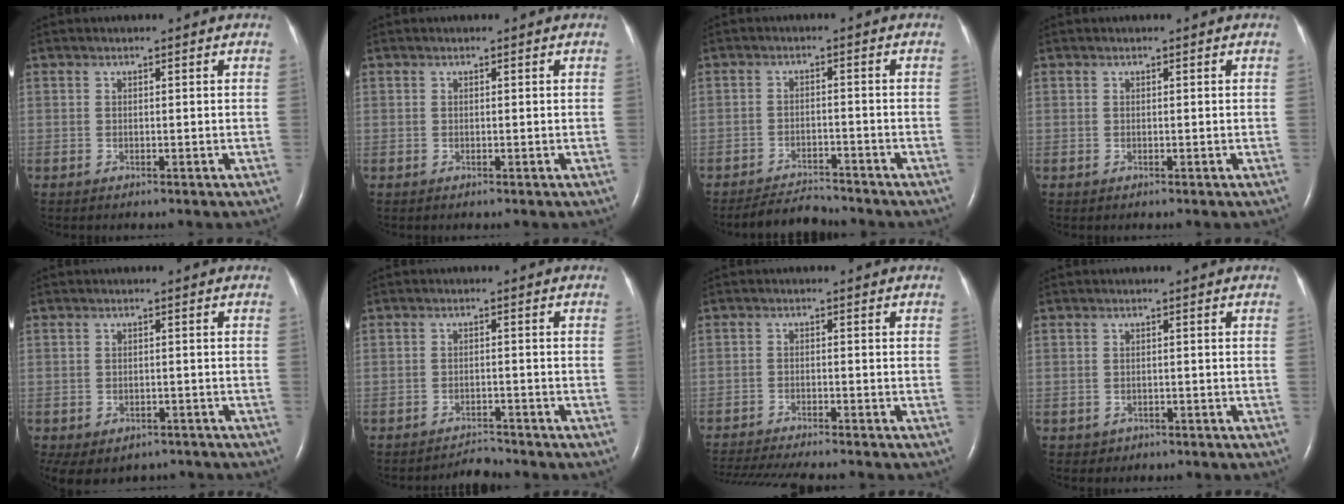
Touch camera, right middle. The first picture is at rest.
{"total": 0.0}
{"total": 4.5, "force": [-4.5, 0.2, 0.2], "torque": [-0.009, -0.014, -0.076]}
{"total": 0.0}
{"total": 8.2, "force": [-5.7, 5.2, 2.7], "torque": [-0.052, 0.003, -0.069]}
{"total": 2.4, "force": [-2.3, -0.2, -0.5], "torque": [0.007, -0.013, -0.033]}
{"total": 12.7, "force": [-11.5, 0.8, 5.3], "torque": [-0.092, -0.021, -0.175]}
{"total": 1.2, "force": [-0.7, 1.0, -0.1], "torque": [-0.004, 0.005, -0.005]}